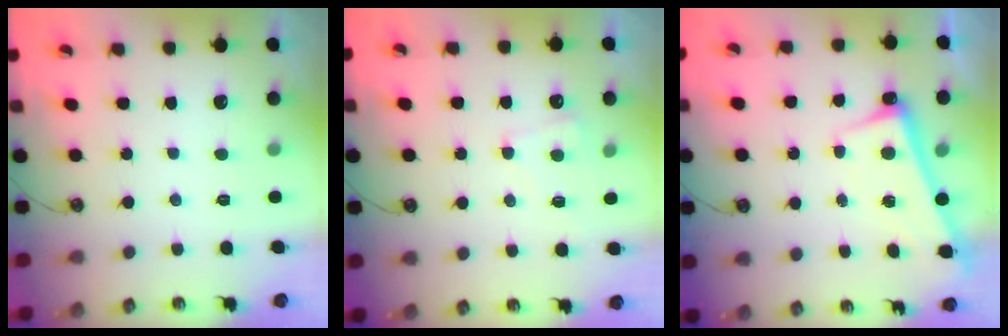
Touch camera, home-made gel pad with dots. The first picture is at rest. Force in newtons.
{"total": 3.2, "press": 3.1, "slide": 0.8}
{"total": 2.6, "press": 2.6, "slide": 0.6}